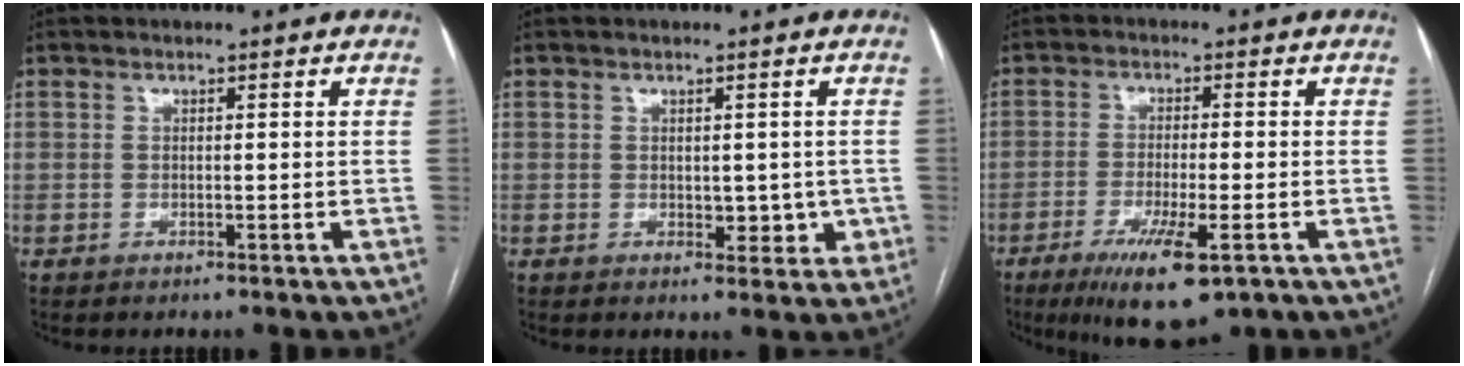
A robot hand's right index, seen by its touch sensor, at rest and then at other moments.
{"total": 3.7, "force": [-0.2, 2.4, 2.8], "torque": [-0.026, 0.002, 0.005]}
{"total": 9.8, "force": [-5.2, 1.7, 8.1], "torque": [-0.144, -0.025, -0.080]}